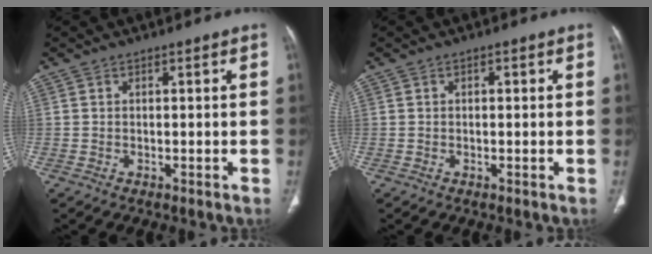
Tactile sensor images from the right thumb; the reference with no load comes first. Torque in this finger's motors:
{"motor_torque": [0.12, -0.07, -0.26, -0.11, 0.04]}